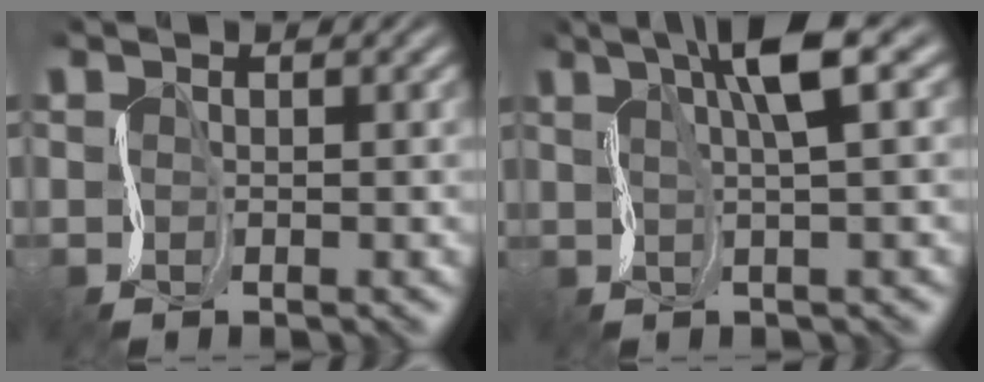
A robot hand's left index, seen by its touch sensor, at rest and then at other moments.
{"total": 4.5, "force": [2.3, 0.0, 3.9], "torque": [-0.060, 0.018, 0.037]}